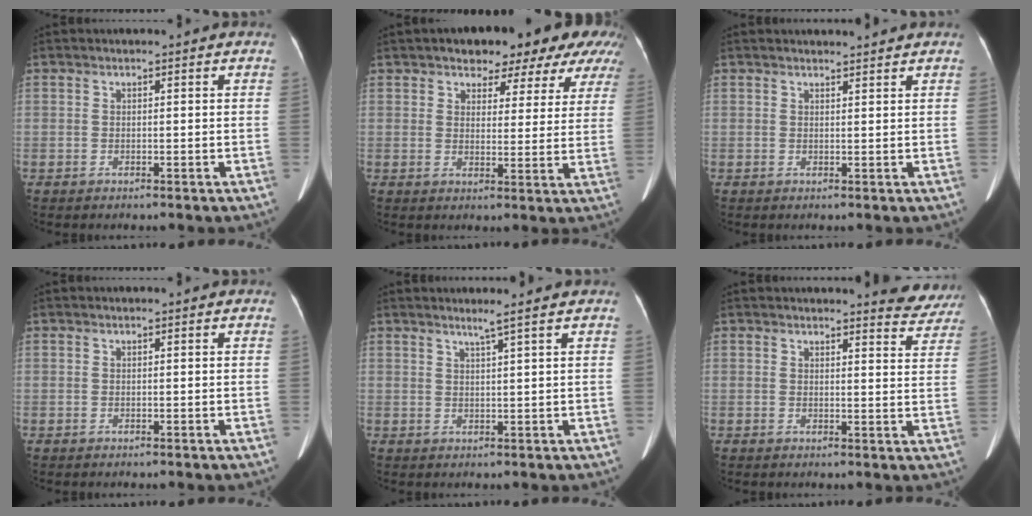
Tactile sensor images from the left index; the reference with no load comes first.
{"total": 12.9, "force": [10.2, 5.5, 5.8], "torque": [-0.039, 0.008, 0.101]}
{"total": 4.2, "force": [4.0, 0.3, 1.0], "torque": [-0.010, 0.000, 0.045]}
{"total": 0.0}
{"total": 1.9, "force": [1.5, -0.8, 1.0], "torque": [-0.018, -0.016, 0.025]}
{"total": 6.2, "force": [6.0, 1.1, 0.9], "torque": [0.009, -0.044, 0.043]}